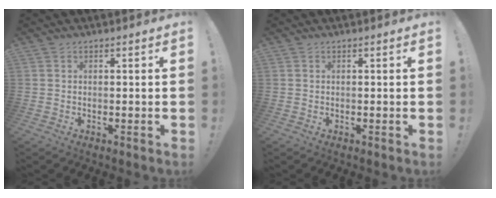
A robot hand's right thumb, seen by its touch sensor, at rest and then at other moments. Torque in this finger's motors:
{"motor_torque": [-0.02, -0.02, -0.10, 0.10, 0.01]}